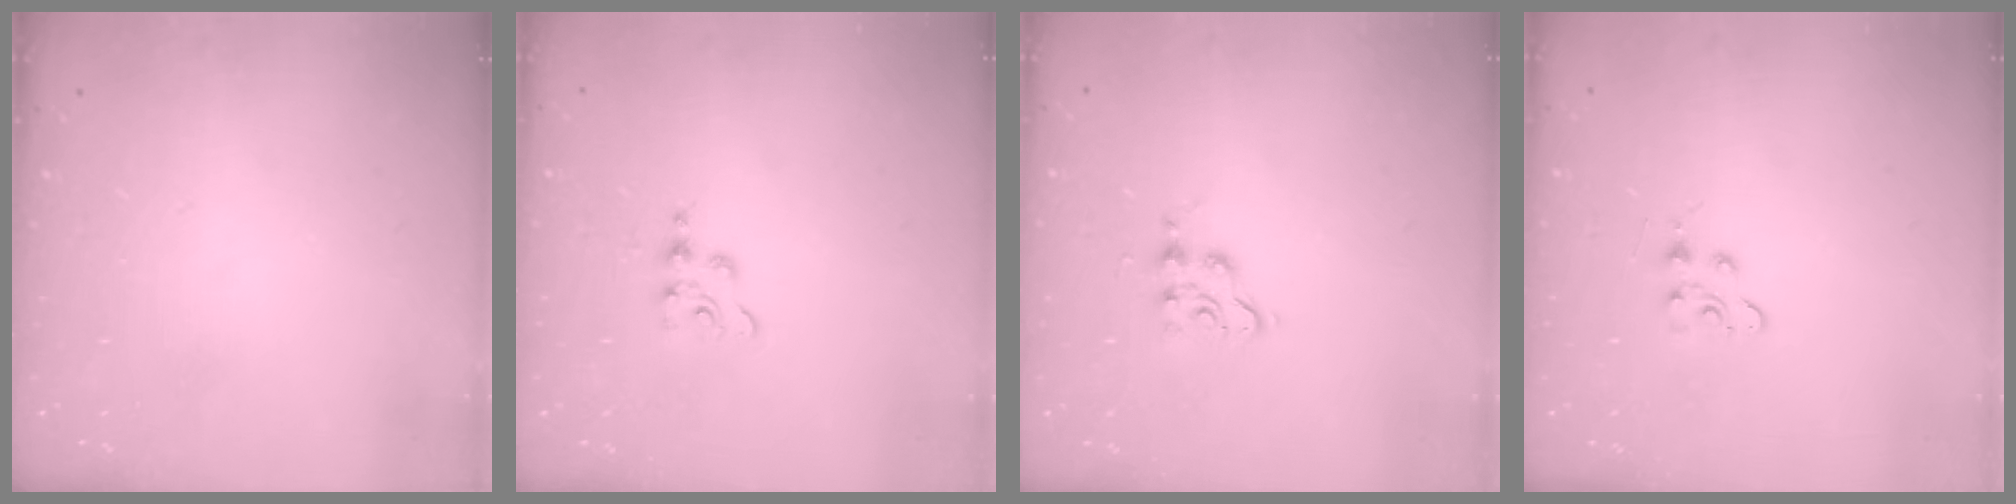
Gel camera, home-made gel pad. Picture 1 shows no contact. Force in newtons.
{"total": 4.0, "press": 4.0, "slide": 0.4}
{"total": 3.9, "press": 3.9, "slide": 0.5}
{"total": 3.4, "press": 3.4, "slide": 0.3}